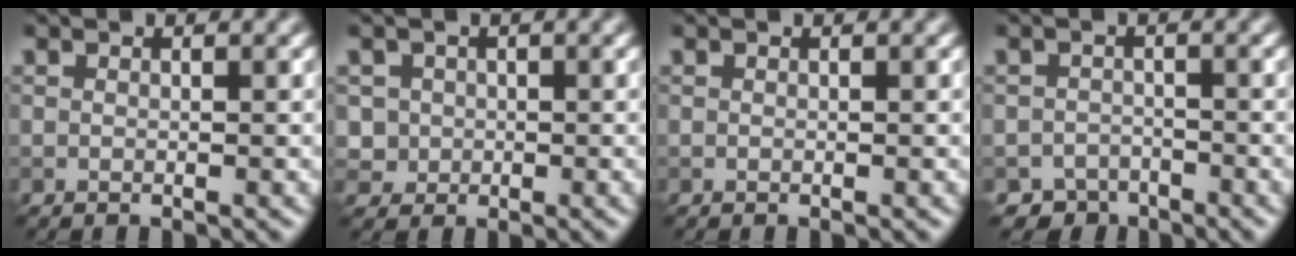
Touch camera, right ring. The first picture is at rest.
{"total": 2.2, "force": [0.2, 2.2, 0.4], "torque": [0.000, 0.002, 0.014]}
{"total": 0.0}
{"total": 2.5, "force": [-2.0, 1.5, 0.1], "torque": [0.013, 0.004, -0.038]}